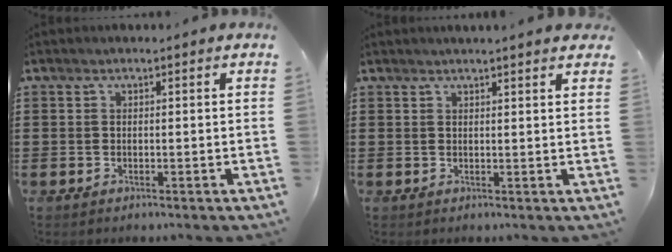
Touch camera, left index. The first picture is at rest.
{"total": 1.5, "force": [1.4, -0.1, 0.5], "torque": [-0.012, 0.000, 0.028]}